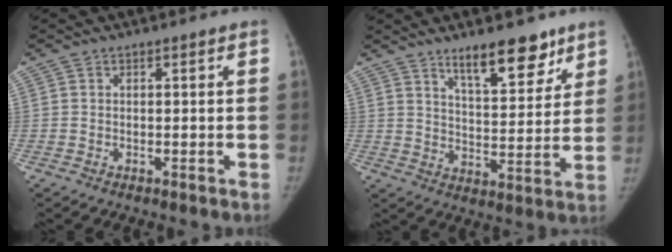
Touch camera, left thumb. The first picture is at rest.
{"total": 12.3, "force": [8.6, 4.4, 7.6], "torque": [-0.077, -0.056, 0.137]}